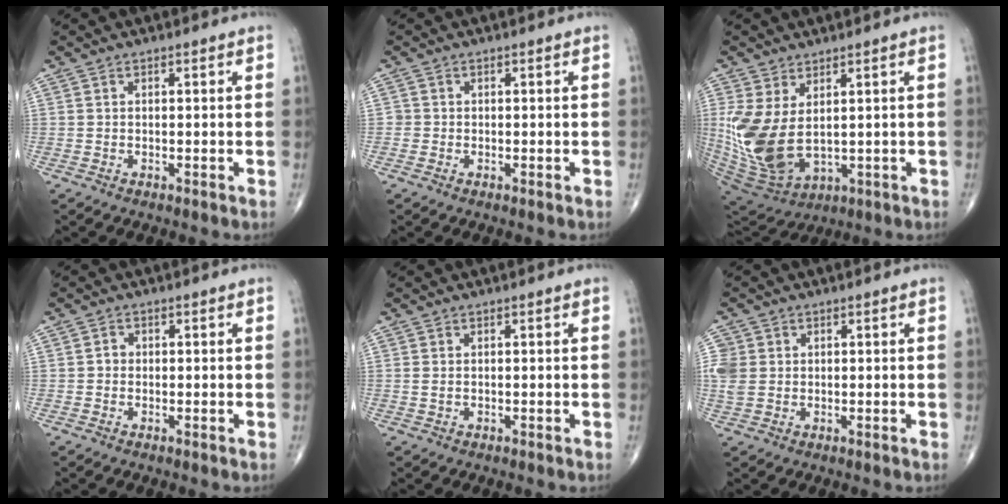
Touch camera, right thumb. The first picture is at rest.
{"total": 1.0, "force": [-0.2, 0.9, 0.0], "torque": [0.006, 0.005, -0.007]}
{"total": 13.7, "force": [1.6, 8.0, 11.0], "torque": [-0.237, -0.023, 0.057]}
{"total": 1.2, "force": [-0.1, 1.1, 0.5], "torque": [0.000, 0.004, -0.005]}
{"total": 0.9, "force": [0.1, 0.7, 0.6], "torque": [-0.015, 0.003, 0.005]}
{"total": 5.2, "force": [0.6, 4.5, 2.5], "torque": [-0.059, 0.007, 0.017]}